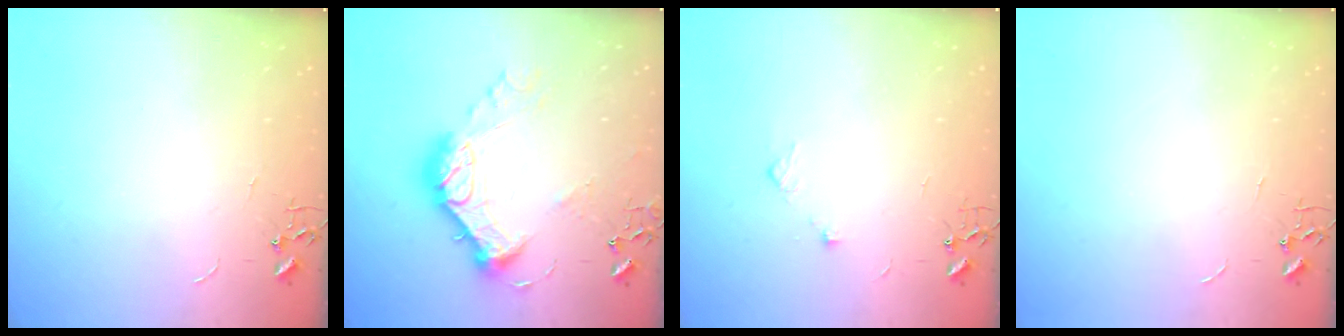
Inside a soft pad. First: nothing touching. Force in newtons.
{"total": 17.2, "press": 17.2, "slide": 1.3}
{"total": 6.1, "press": 6.0, "slide": 0.8}
{"total": 0.0}